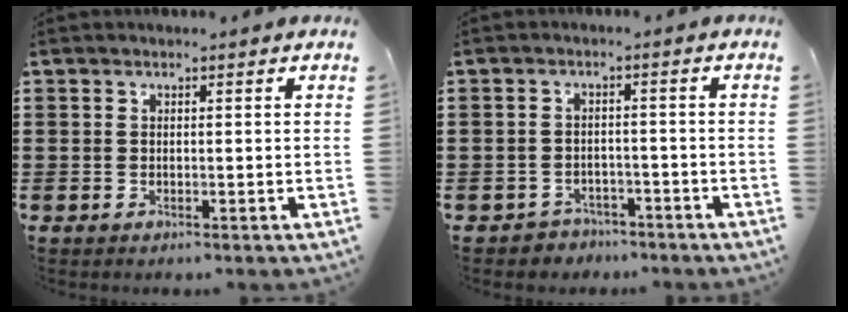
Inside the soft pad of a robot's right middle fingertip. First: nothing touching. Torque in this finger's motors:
{"motor_torque": [0.38, 0.01, 0.11, 0.01]}